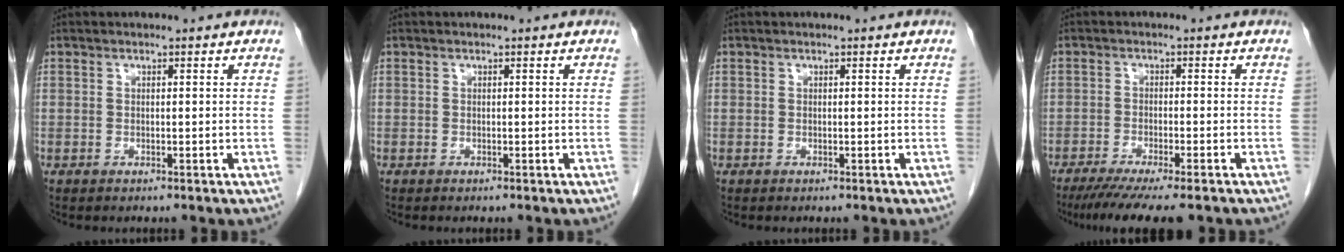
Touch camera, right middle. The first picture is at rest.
{"total": 0.0}
{"total": 0.0}
{"total": 9.9, "force": [-7.9, 0.5, 5.9], "torque": [-0.079, -0.021, -0.120]}